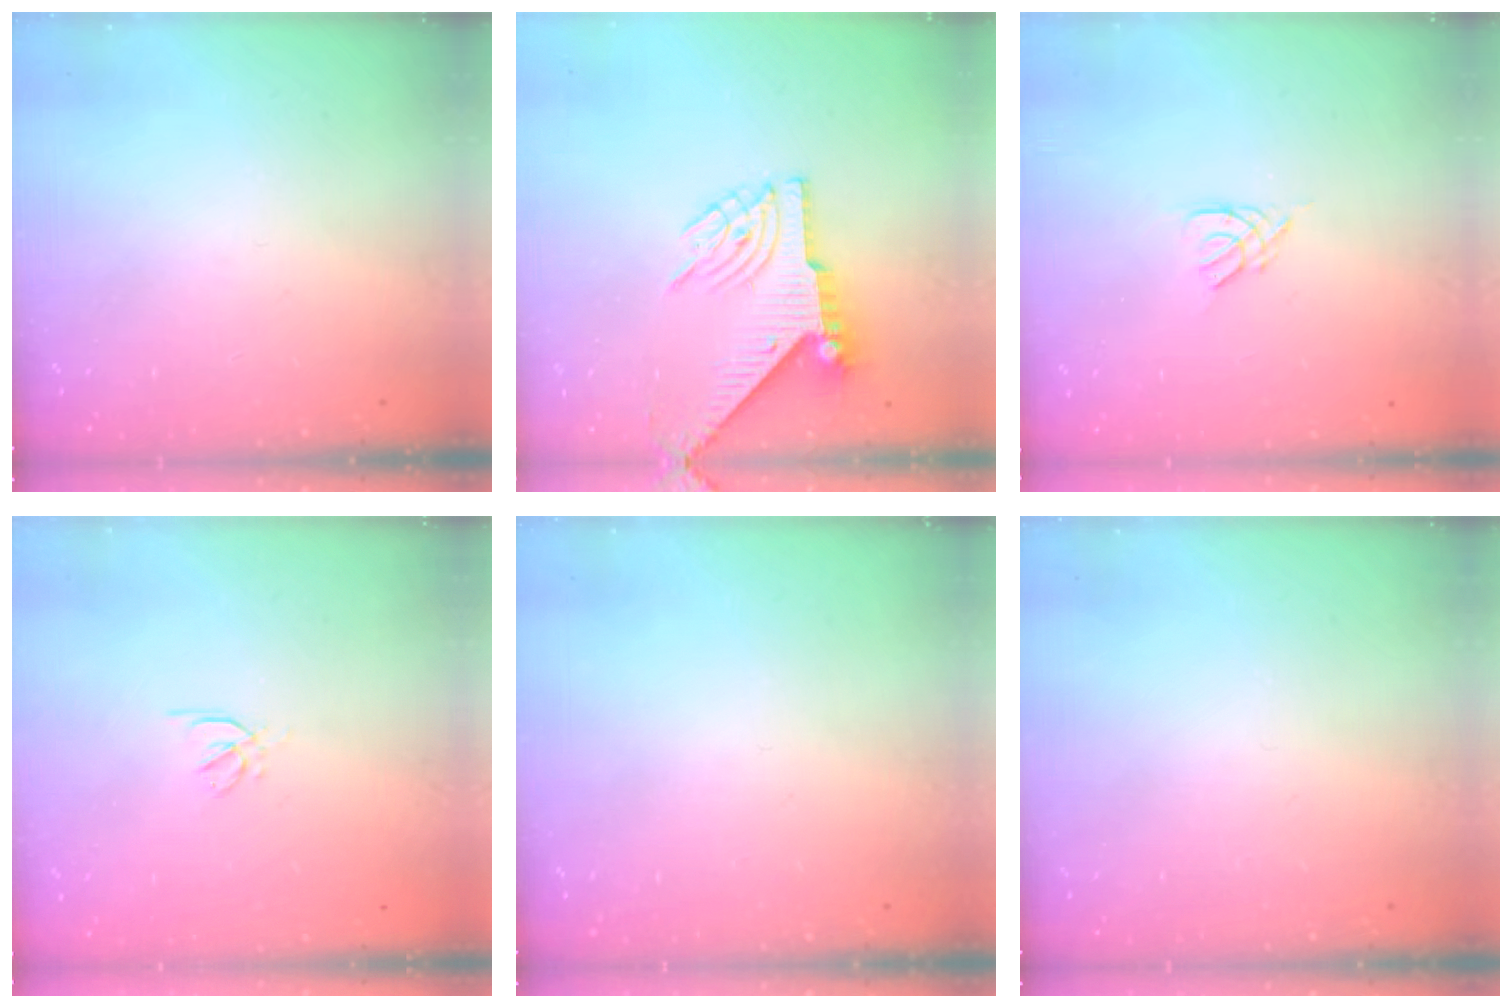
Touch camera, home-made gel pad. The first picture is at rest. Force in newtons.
{"total": 7.9, "press": 7.9, "slide": 1.0}
{"total": 2.7, "press": 2.7, "slide": 0.5}
{"total": 1.6, "press": 1.5, "slide": 0.5}
{"total": 0.0}
{"total": 0.0}